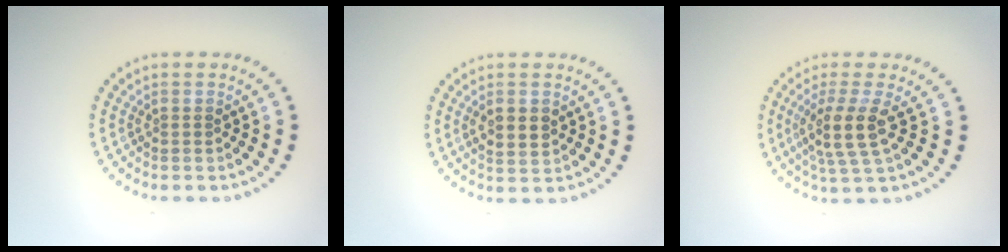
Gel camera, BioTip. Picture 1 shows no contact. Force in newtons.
{"total": 2.9, "press": 2.9, "slide": 0.3}
{"total": 3.8, "press": 3.0, "slide": 2.3}